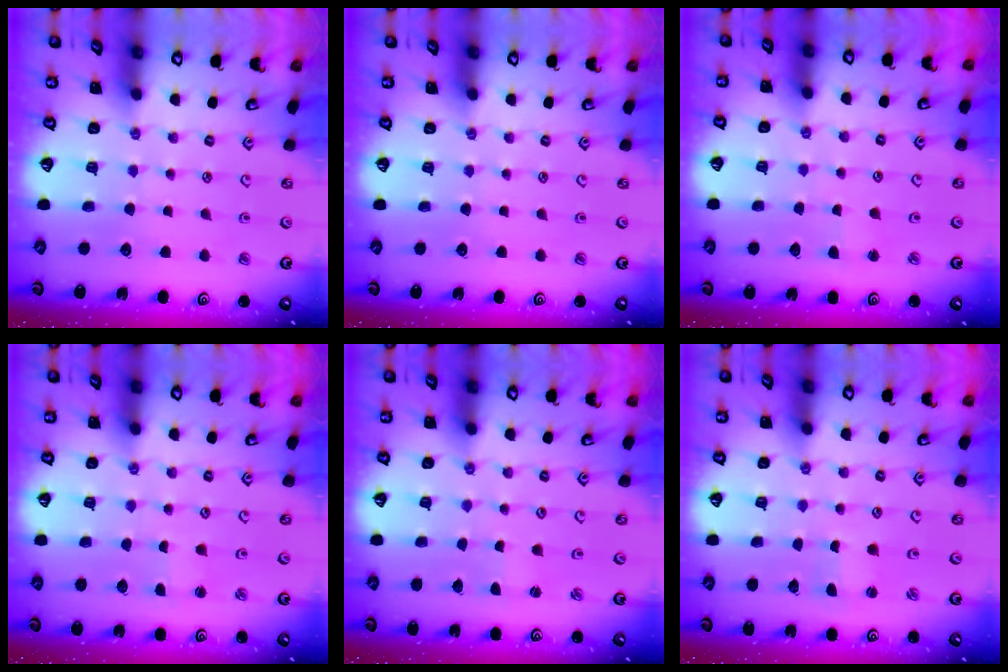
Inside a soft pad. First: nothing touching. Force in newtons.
{"total": 0.0}
{"total": 1.6, "press": 1.5, "slide": 0.2}
{"total": 0.9, "press": 0.9, "slide": 0.0}
{"total": 0.0}
{"total": 1.1, "press": 1.1, "slide": 0.1}